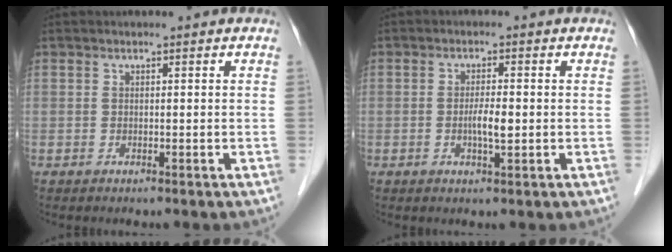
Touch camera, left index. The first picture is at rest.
{"total": 2.9, "force": [-0.4, 0.5, 2.9], "torque": [-0.055, -0.001, -0.007]}